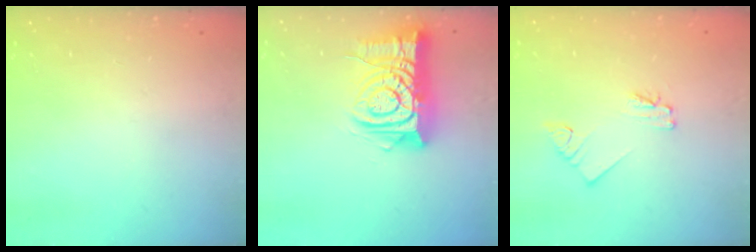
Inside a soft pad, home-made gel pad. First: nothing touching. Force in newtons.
{"total": 13.2, "press": 13.2, "slide": 1.5}
{"total": 2.3, "press": 2.3, "slide": 0.1}